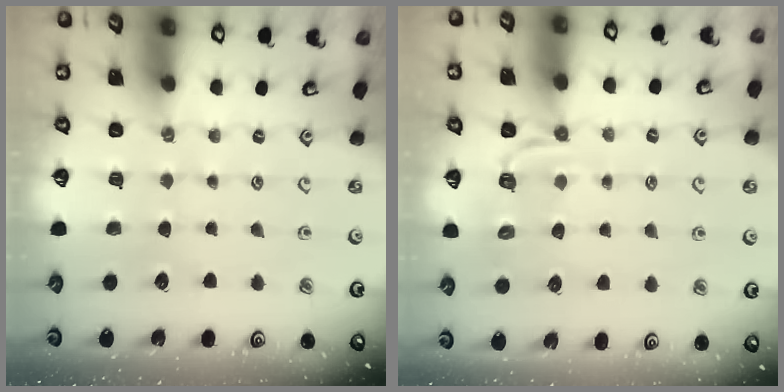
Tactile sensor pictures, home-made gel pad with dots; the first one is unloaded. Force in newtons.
{"total": 5.5, "press": 5.3, "slide": 1.7}